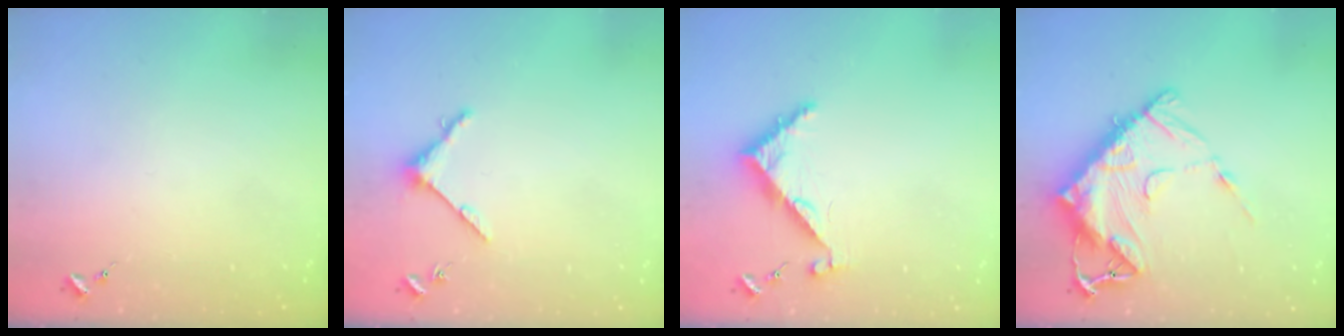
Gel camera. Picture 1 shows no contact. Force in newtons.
{"total": 4.8, "press": 4.8, "slide": 0.6}
{"total": 6.3, "press": 6.3, "slide": 0.5}
{"total": 18.7, "press": 18.6, "slide": 1.9}